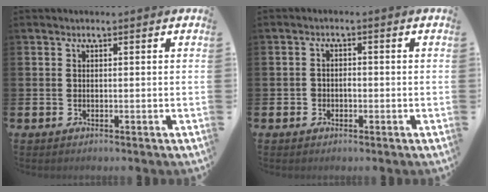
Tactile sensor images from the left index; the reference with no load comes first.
{"total": 1.5, "force": [-0.5, 1.3, 0.7], "torque": [-0.003, 0.001, -0.015]}